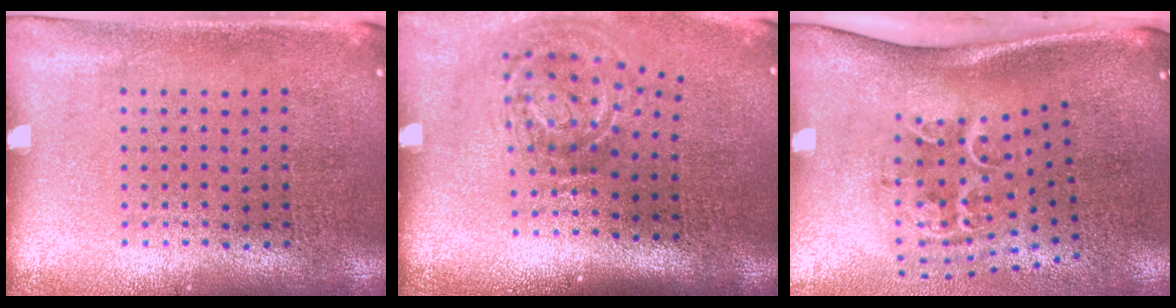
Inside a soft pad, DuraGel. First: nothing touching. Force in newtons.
{"total": 2.0, "press": 1.2, "slide": 1.6}
{"total": 2.3, "press": 1.3, "slide": 1.9}